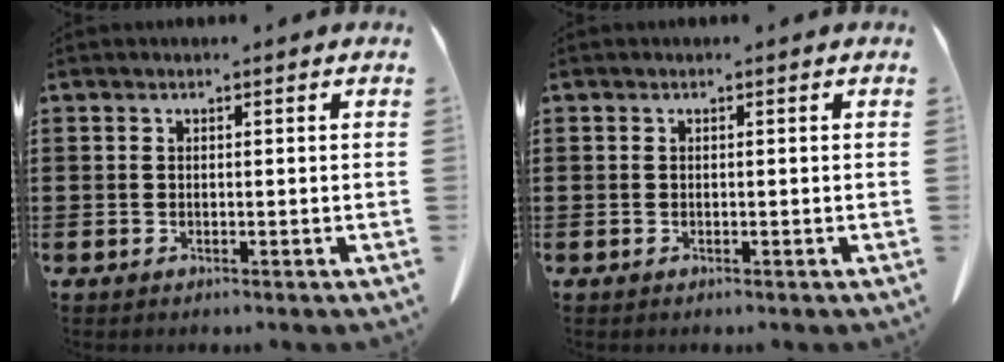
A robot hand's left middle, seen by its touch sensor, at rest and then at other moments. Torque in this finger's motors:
{"motor_torque": [0.94, -1.20, 0.08, 0.02]}